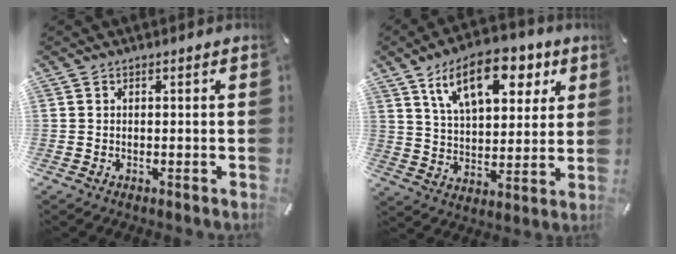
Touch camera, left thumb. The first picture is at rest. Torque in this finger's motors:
{"motor_torque": [2.30, 2.29, 1.41, -1.35, 0.27]}